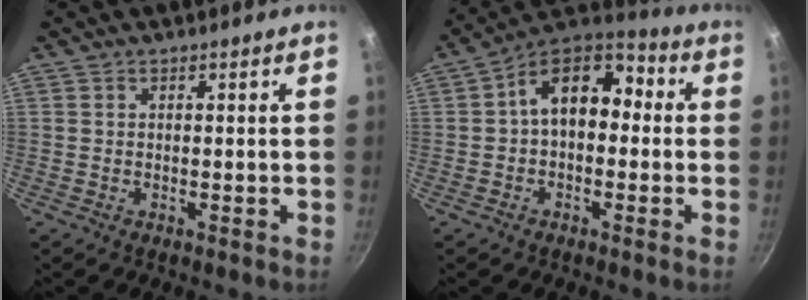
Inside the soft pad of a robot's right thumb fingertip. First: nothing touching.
{"total": 13.1, "force": [0.8, 8.8, 9.6], "torque": [-0.115, 0.045, -0.007]}